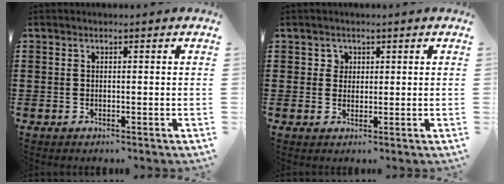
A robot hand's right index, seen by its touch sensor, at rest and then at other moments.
{"total": 1.7, "force": [0.7, 1.6, 0.3], "torque": [-0.011, 0.008, 0.012]}